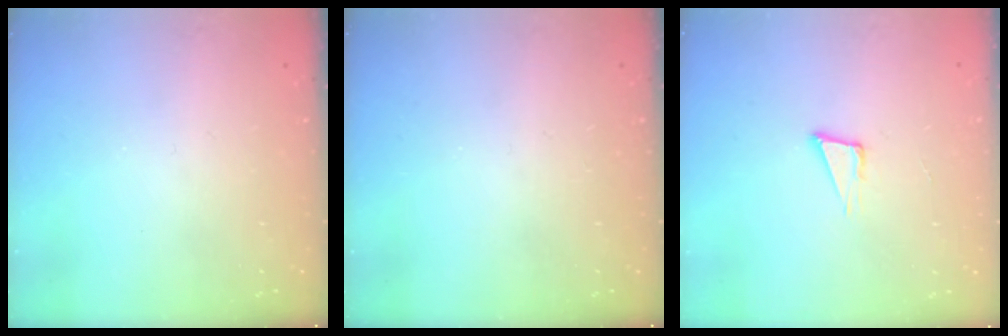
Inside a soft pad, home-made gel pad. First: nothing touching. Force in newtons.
{"total": 0.0}
{"total": 5.1, "press": 3.9, "slide": 3.2}